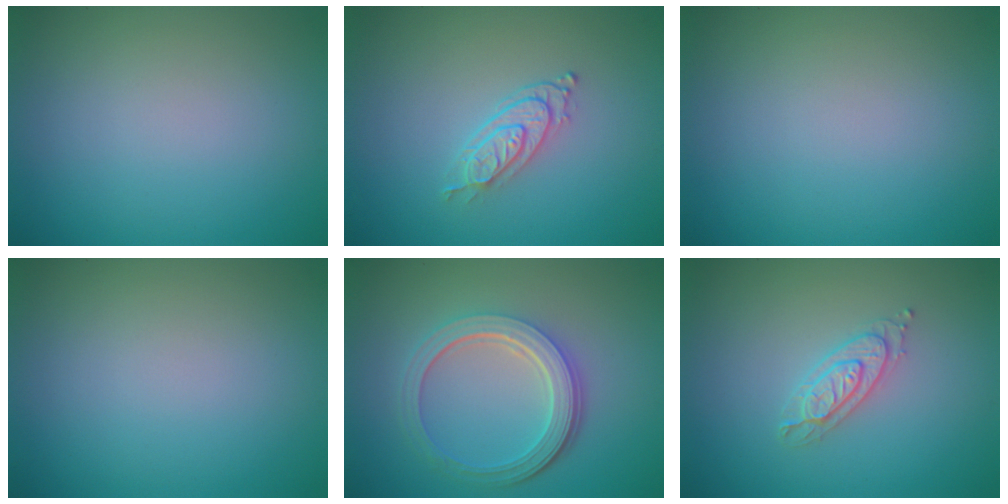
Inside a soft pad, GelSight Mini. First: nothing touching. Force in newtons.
{"total": 2.7, "press": 2.1, "slide": 1.6}
{"total": 0.0}
{"total": 0.0}
{"total": 5.2, "press": 3.8, "slide": 3.5}
{"total": 2.2, "press": 2.2, "slide": 0.3}